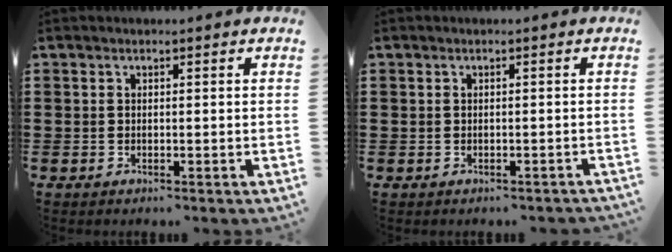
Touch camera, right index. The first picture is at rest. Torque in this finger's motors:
{"motor_torque": [-0.99, 1.00, -1.05, -0.21]}